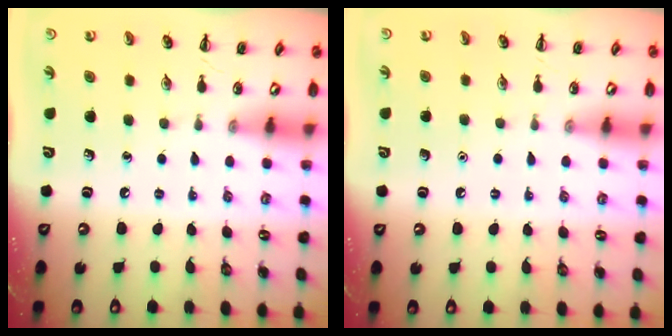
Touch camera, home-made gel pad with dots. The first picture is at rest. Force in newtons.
{"total": 1.5, "press": 1.5, "slide": 0.1}